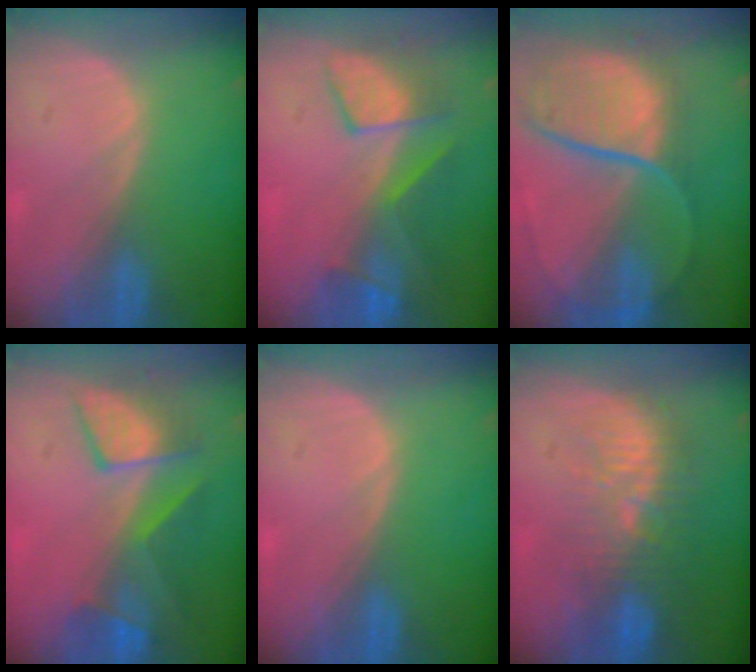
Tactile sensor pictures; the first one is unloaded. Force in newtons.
{"total": 8.0, "press": 7.5, "slide": 2.5}
{"total": 11.6, "press": 9.6, "slide": 6.5}
{"total": 7.6, "press": 7.5, "slide": 1.1}
{"total": 0.0}
{"total": 9.7, "press": 9.1, "slide": 3.4}